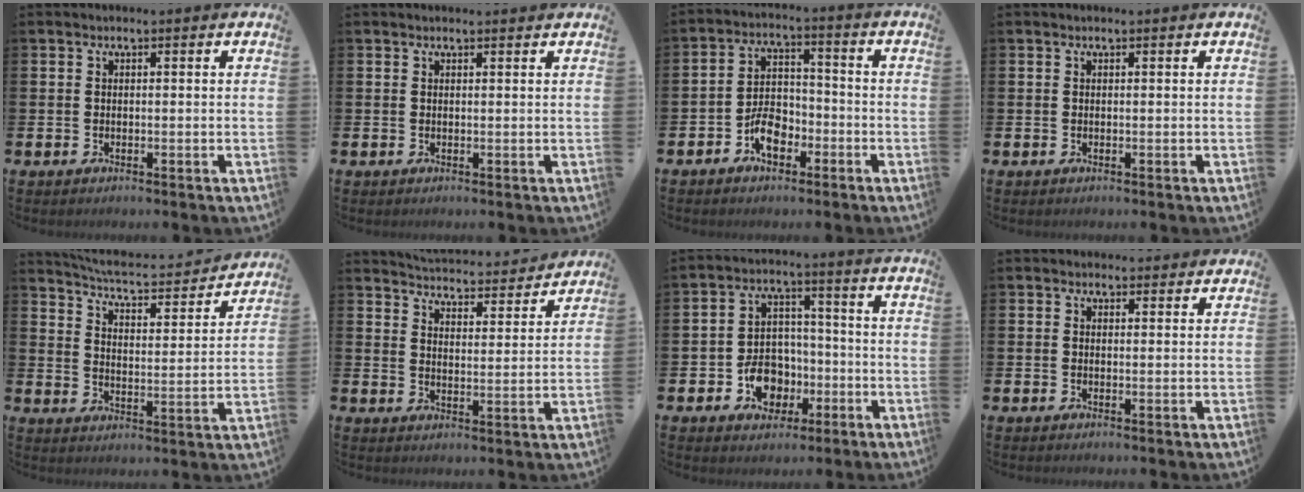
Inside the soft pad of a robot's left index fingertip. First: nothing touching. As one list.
[{"total": 0.6, "force": [0.6, 0.0, 0.1], "torque": [0.006, -0.004, 0.010]}, {"total": 5.6, "force": [-2.8, 3.3, 3.5], "torque": [-0.073, 0.017, -0.053]}, {"total": 0.0}, {"total": 5.9, "force": [5.5, 1.1, 1.8], "torque": [-0.059, -0.043, 0.088]}, {"total": 4.6, "force": [4.6, 0.5, 0.3], "torque": [-0.022, -0.041, 0.077]}, {"total": 7.3, "force": [-2.8, 5.8, 3.4], "torque": [-0.062, 0.018, -0.050]}, {"total": 1.5, "force": [1.4, 0.6, -0.1], "torque": [0.008, 0.000, 0.024]}]